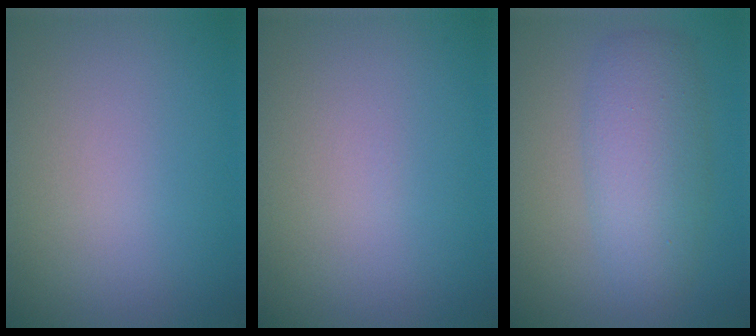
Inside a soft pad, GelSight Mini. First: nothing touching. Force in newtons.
{"total": 0.0}
{"total": 5.0, "press": 5.0, "slide": 0.3}